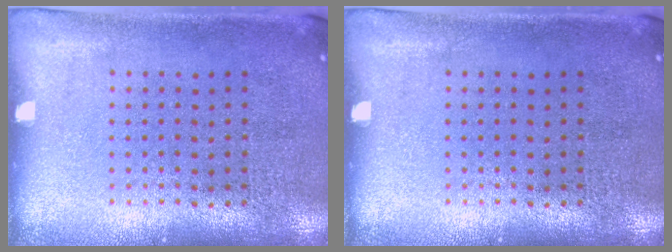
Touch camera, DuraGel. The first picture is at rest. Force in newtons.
{"total": 0.0}